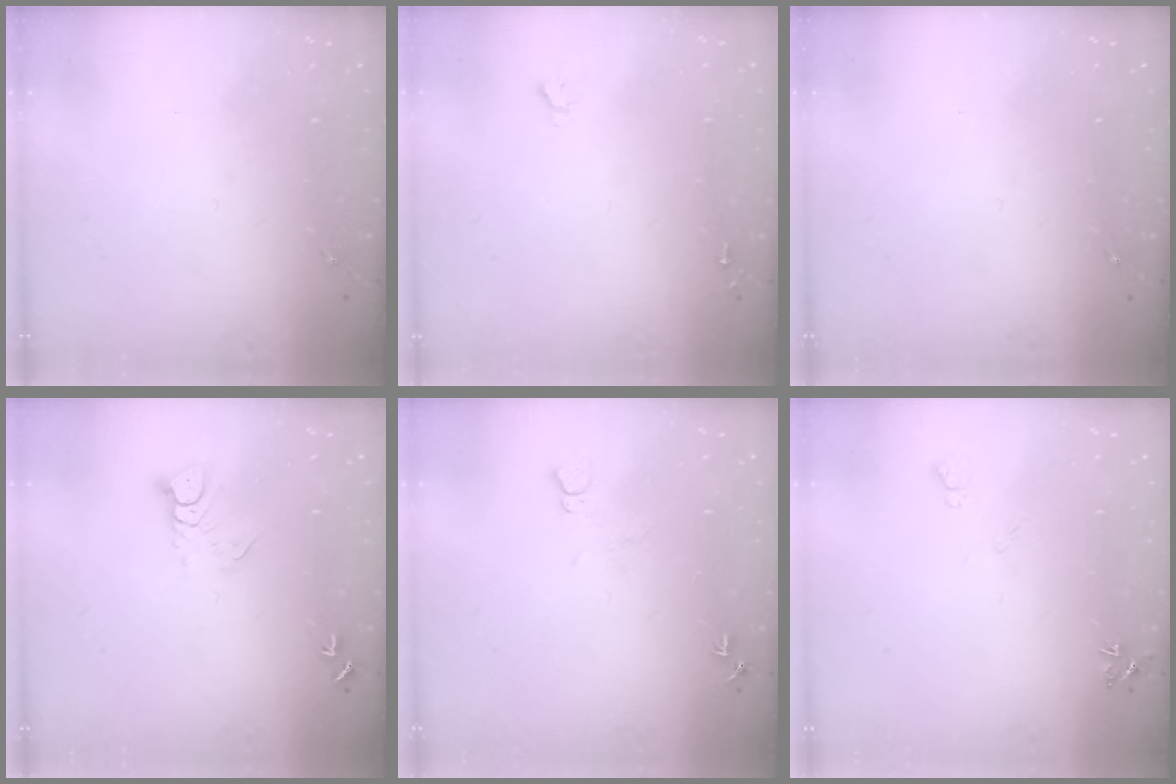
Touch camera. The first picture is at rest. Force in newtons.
{"total": 1.6, "press": 1.6, "slide": 0.2}
{"total": 0.0}
{"total": 4.9, "press": 4.8, "slide": 0.3}
{"total": 6.6, "press": 6.6, "slide": 0.7}
{"total": 5.2, "press": 5.1, "slide": 1.0}